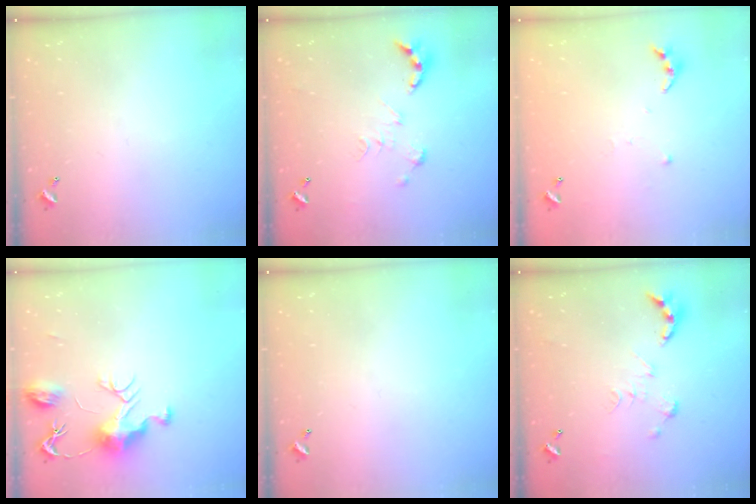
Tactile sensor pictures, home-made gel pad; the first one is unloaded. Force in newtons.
{"total": 0.0}
{"total": 3.8, "press": 3.8, "slide": 0.3}
{"total": 9.4, "press": 9.4, "slide": 0.3}
{"total": 0.0}
{"total": 0.0}